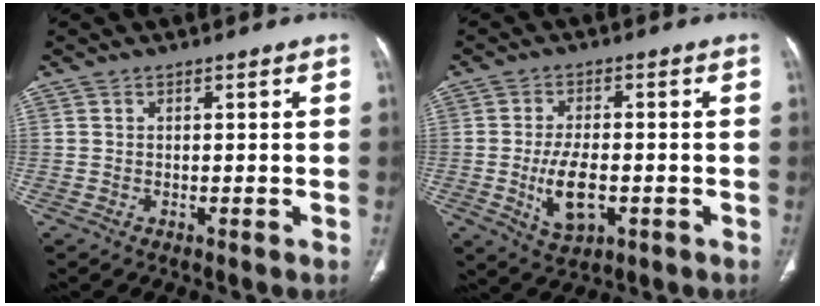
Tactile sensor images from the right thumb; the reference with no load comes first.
{"total": 8.0, "force": [-1.9, 4.1, 6.6], "torque": [-0.115, 0.001, -0.025]}